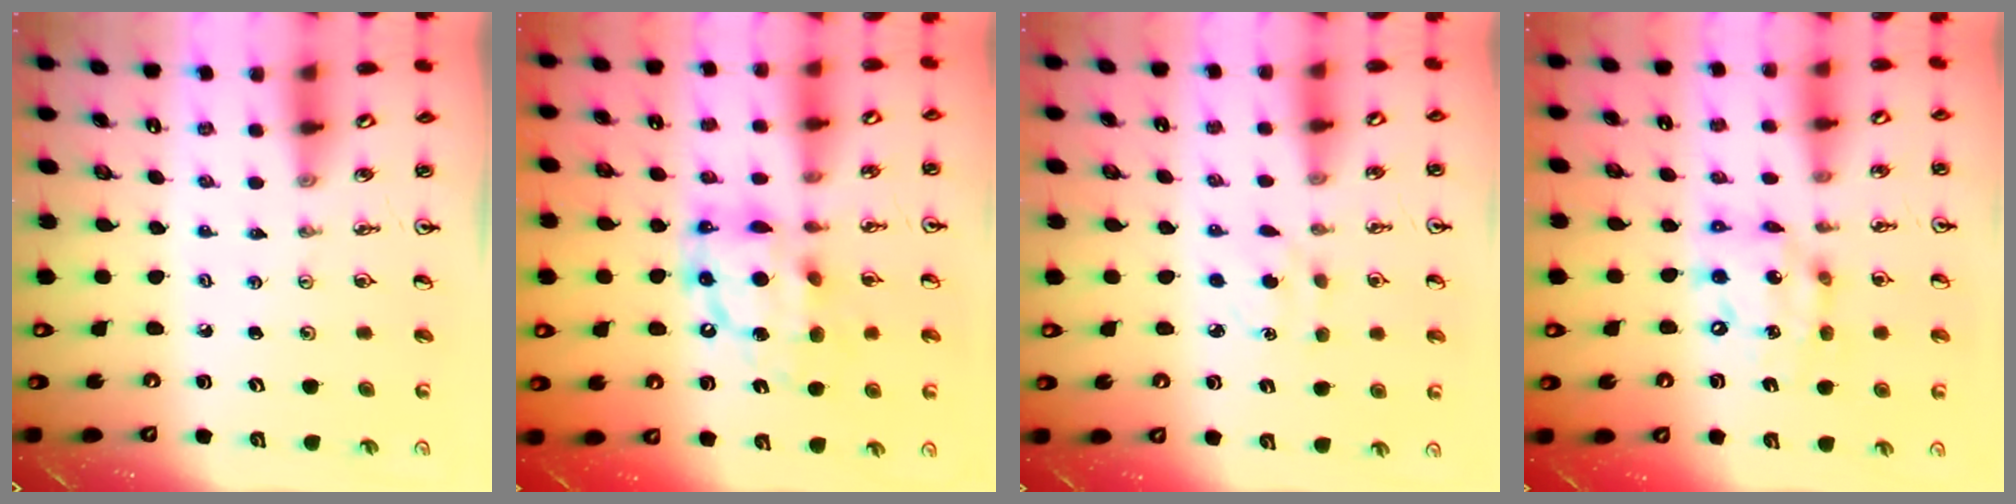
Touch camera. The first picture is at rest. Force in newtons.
{"total": 14.7, "press": 14.6, "slide": 1.3}
{"total": 4.6, "press": 4.6, "slide": 0.5}
{"total": 14.1, "press": 14.1, "slide": 1.0}